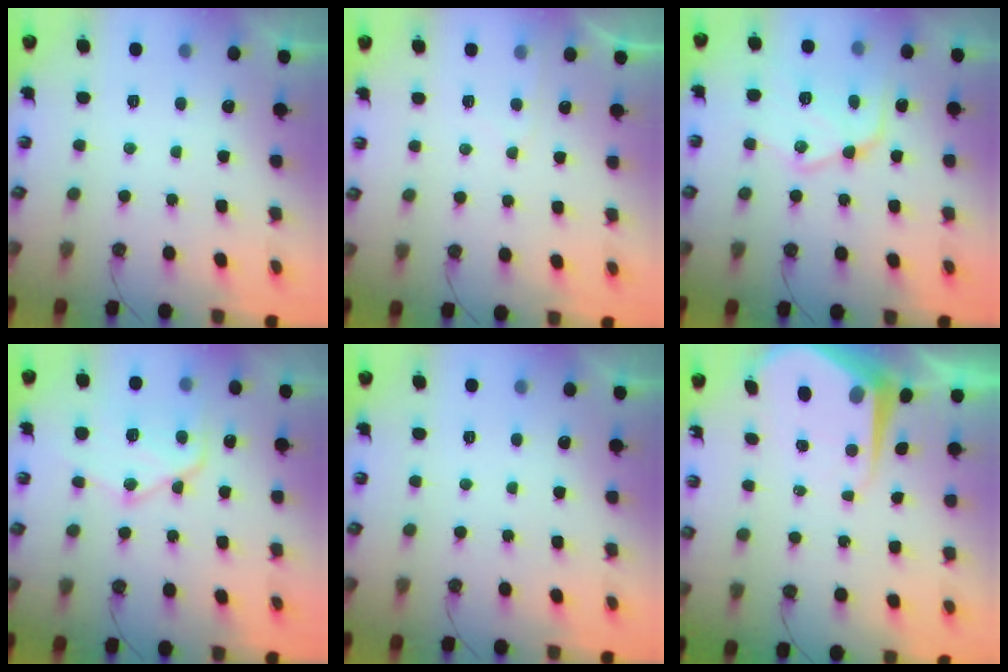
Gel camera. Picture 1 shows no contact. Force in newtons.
{"total": 3.8, "press": 3.8, "slide": 0.4}
{"total": 16.7, "press": 16.6, "slide": 1.4}
{"total": 15.7, "press": 15.6, "slide": 1.2}
{"total": 0.0}
{"total": 9.2, "press": 9.2, "slide": 1.0}